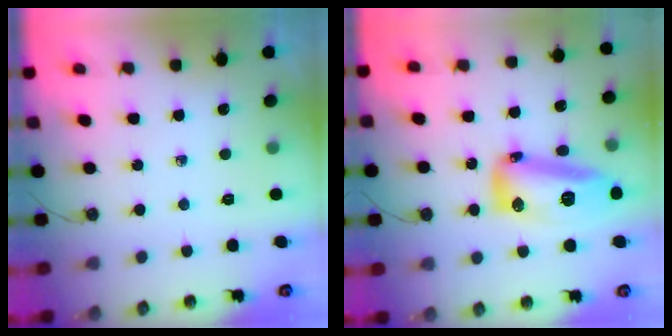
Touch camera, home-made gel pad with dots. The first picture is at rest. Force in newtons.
{"total": 16.2, "press": 16.1, "slide": 2.0}